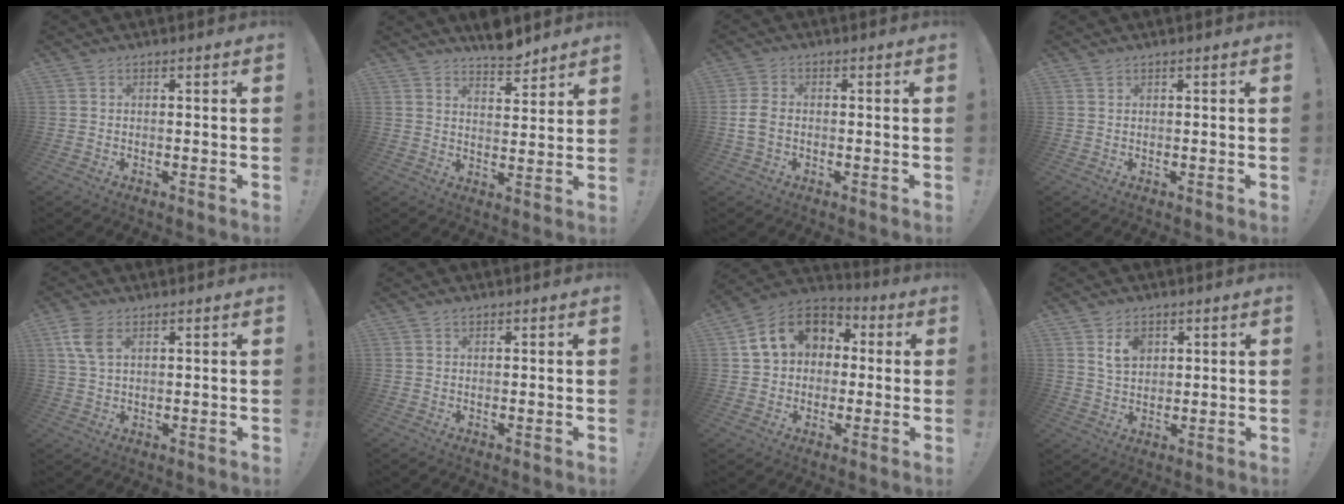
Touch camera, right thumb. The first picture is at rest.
{"total": 6.8, "force": [6.3, 1.3, 2.3], "torque": [-0.015, -0.052, 0.109]}
{"total": 4.8, "force": [-1.0, 3.3, 3.4], "torque": [-0.082, 0.011, -0.016]}
{"total": 0.6, "force": [0.5, 0.2, 0.3], "torque": [-0.002, -0.002, 0.008]}
{"total": 6.7, "force": [2.9, 3.6, 4.7], "torque": [-0.088, -0.005, 0.056]}
{"total": 0.9, "force": [0.7, 0.6, 0.4], "torque": [-0.007, 0.000, 0.012]}
{"total": 14.4, "force": [3.7, 11.5, 7.8], "torque": [-0.111, 0.006, 0.074]}
{"total": 6.6, "force": [3.2, 4.8, 3.3], "torque": [-0.040, -0.011, 0.056]}